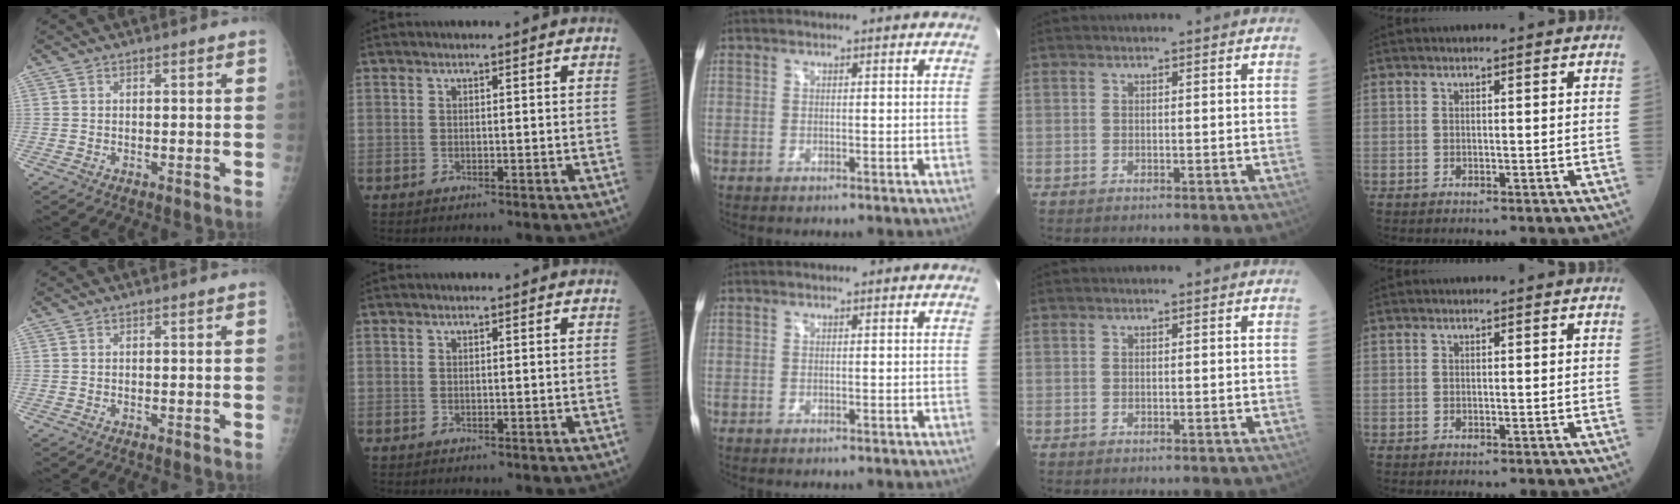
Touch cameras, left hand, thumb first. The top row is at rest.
{}